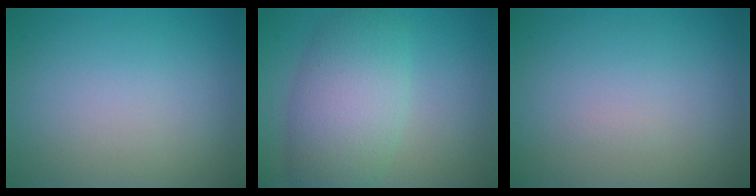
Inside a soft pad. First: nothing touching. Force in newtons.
{"total": 6.6, "press": 6.6, "slide": 0.4}
{"total": 0.0}